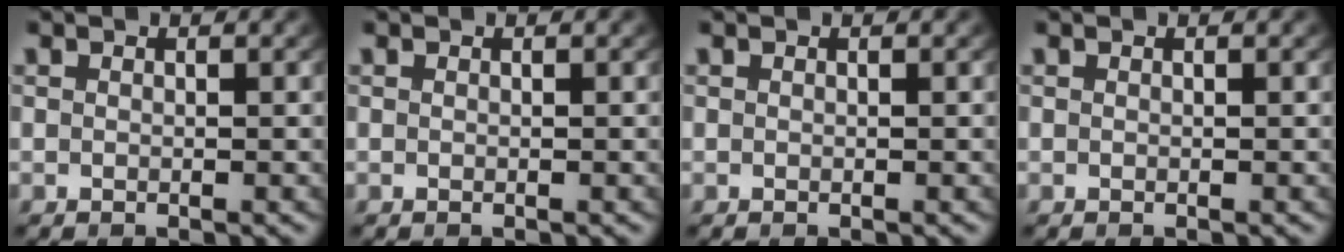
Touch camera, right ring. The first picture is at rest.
{"total": 0.0}
{"total": 0.0}
{"total": 0.0}